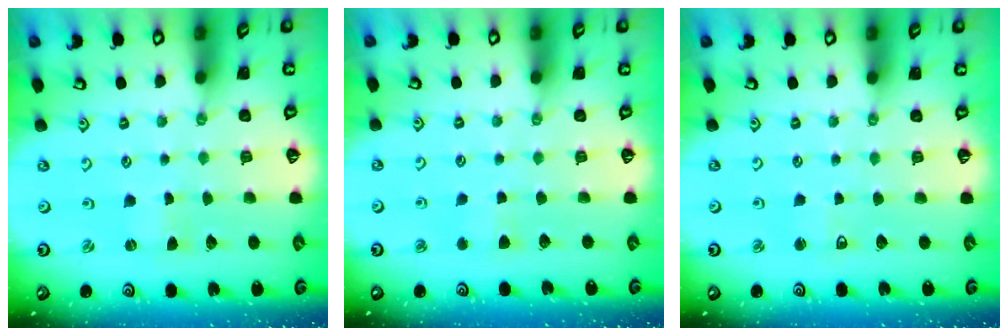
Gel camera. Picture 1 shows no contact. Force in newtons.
{"total": 2.8, "press": 2.7, "slide": 0.5}
{"total": 2.8, "press": 2.7, "slide": 0.7}